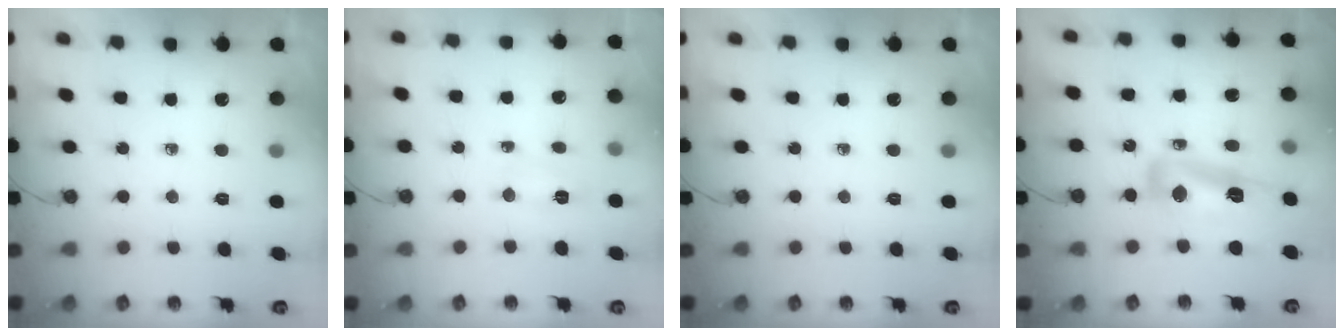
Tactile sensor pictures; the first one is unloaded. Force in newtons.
{"total": 3.5, "press": 3.5, "slide": 0.6}
{"total": 0.0}
{"total": 24.1, "press": 17.4, "slide": 16.6}